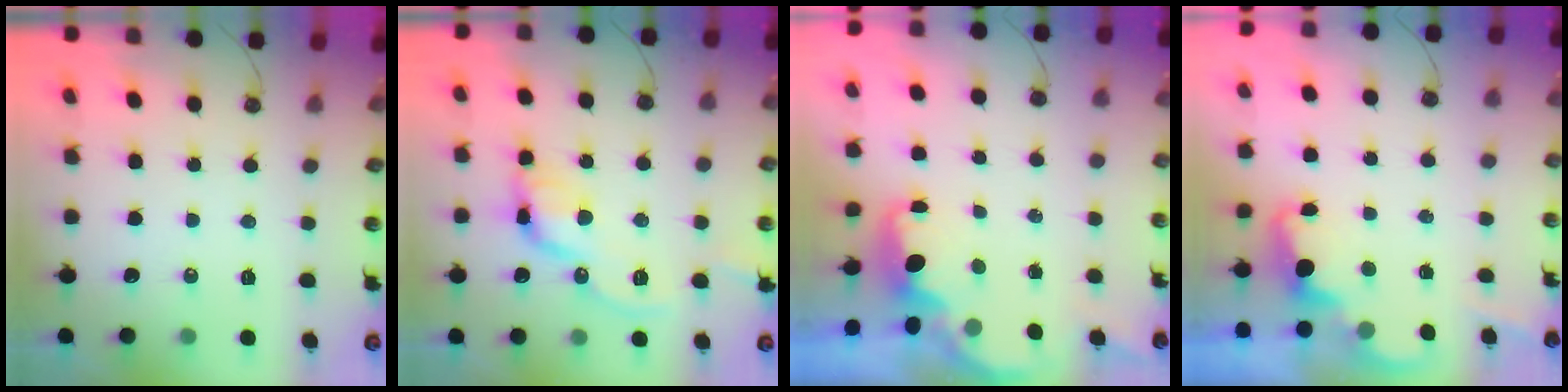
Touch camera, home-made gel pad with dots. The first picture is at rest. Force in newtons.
{"total": 11.7, "press": 11.7, "slide": 1.2}
{"total": 1.4, "press": 1.2, "slide": 0.6}
{"total": 2.3, "press": 2.3, "slide": 0.5}